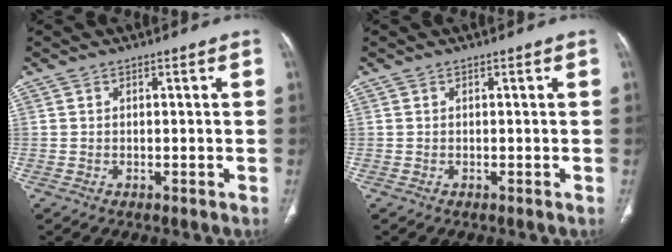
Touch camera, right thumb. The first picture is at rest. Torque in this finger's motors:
{"motor_torque": [-0.02, -0.17, 0.24, 0.06, -0.02]}